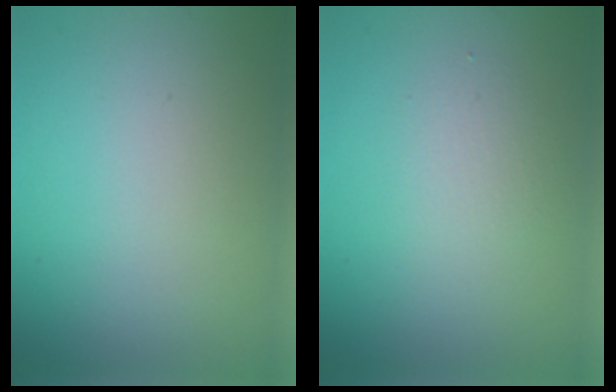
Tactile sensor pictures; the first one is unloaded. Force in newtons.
{"total": 2.0, "press": 2.0, "slide": 0.1}